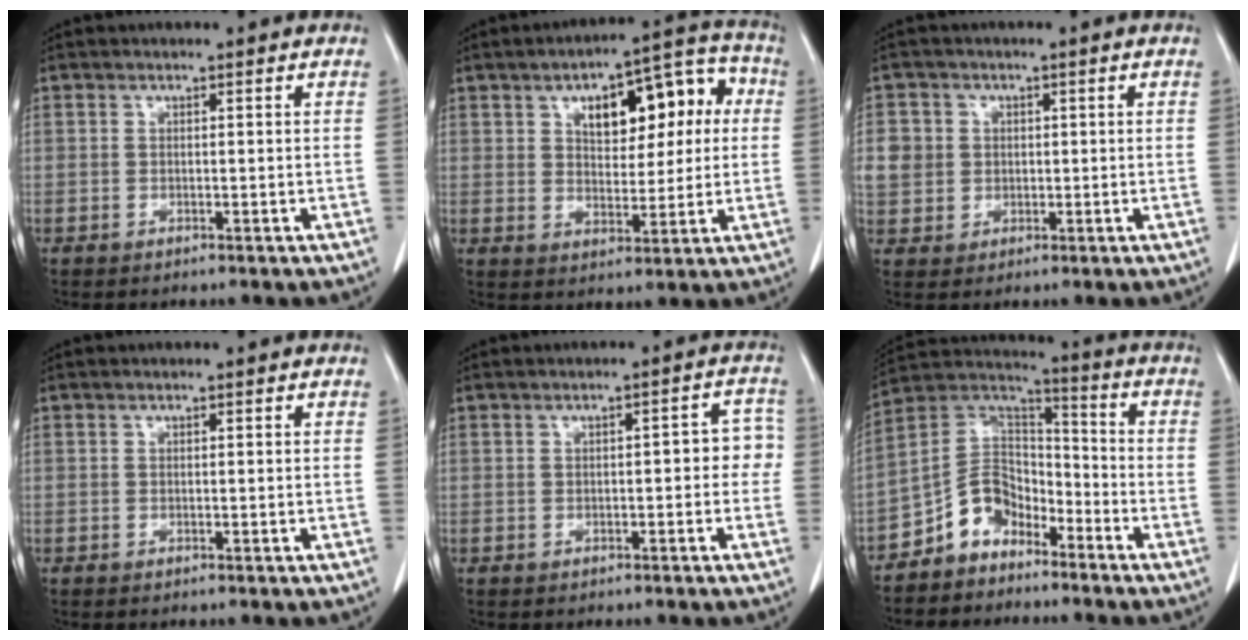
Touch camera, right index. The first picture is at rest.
{"total": 13.5, "force": [3.5, 6.4, 11.3], "torque": [-0.147, 0.044, 0.056]}
{"total": 6.4, "force": [1.0, 6.2, 1.6], "torque": [-0.040, 0.016, 0.028]}
{"total": 0.0}
{"total": 3.9, "force": [-0.2, 1.6, 3.5], "torque": [-0.036, 0.025, -0.003]}
{"total": 8.9, "force": [-6.0, 5.9, 3.1], "torque": [-0.063, 0.043, -0.118]}